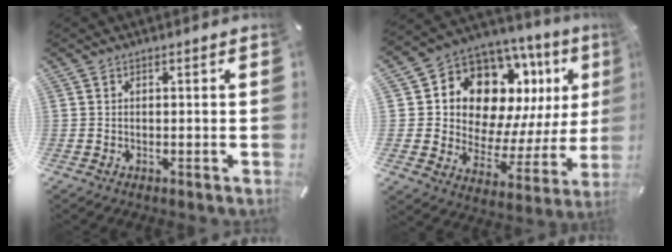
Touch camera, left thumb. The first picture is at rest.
{"total": 13.8, "force": [7.7, 9.8, 6.1], "torque": [-0.103, -0.078, 0.143]}